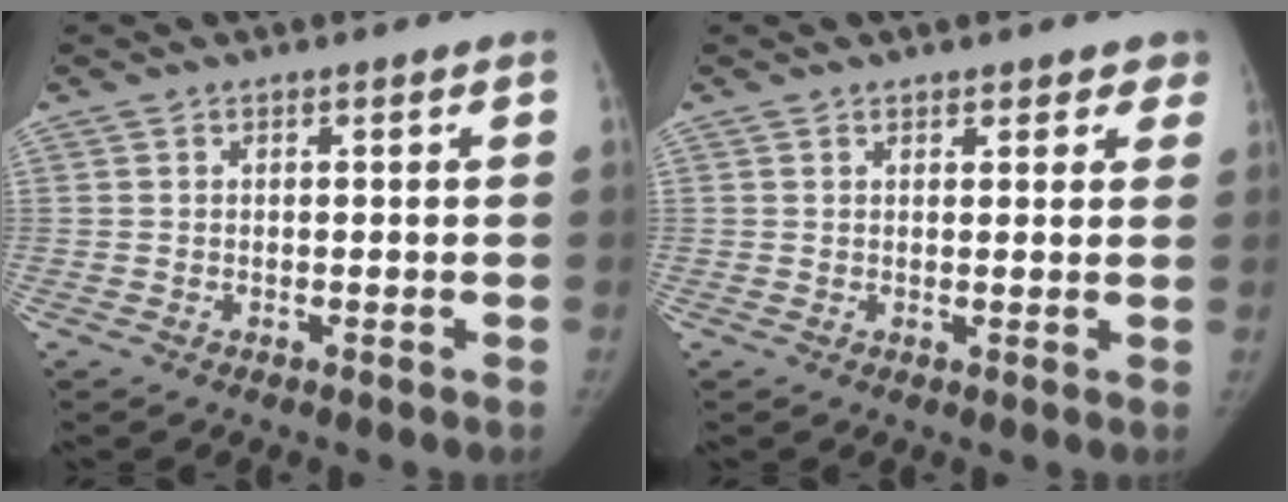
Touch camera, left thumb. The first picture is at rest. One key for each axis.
{"total": 3.7, "fx": 2.8, "fy": 2.0, "fz": 1.3, "tx": 0.027, "ty": -0.007, "tz": 0.030}